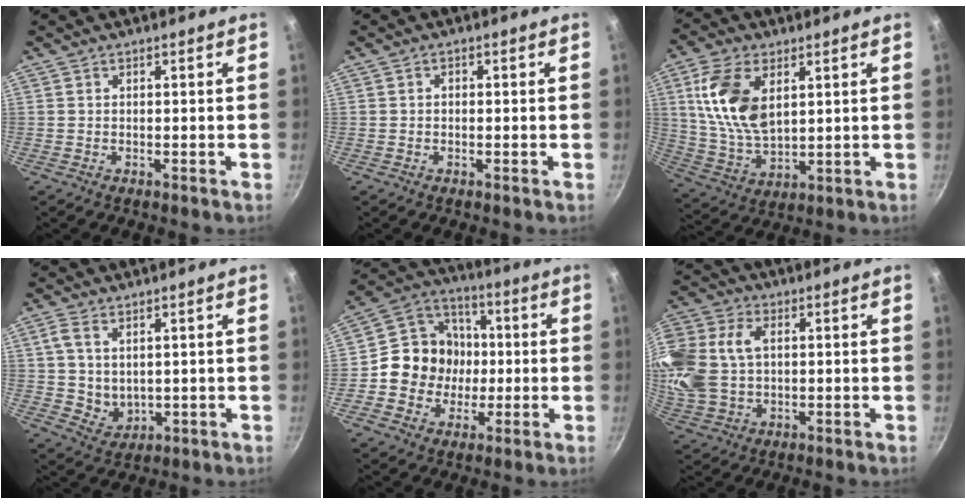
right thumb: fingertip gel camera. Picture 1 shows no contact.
{"total": 1.1, "force": [0.0, 0.9, 0.7], "torque": [-0.011, 0.006, -0.001]}
{"total": 14.6, "force": [4.4, 8.3, 11.2], "torque": [-0.204, -0.018, 0.094]}
{"total": 6.0, "force": [1.8, 4.0, 4.1], "torque": [-0.069, -0.012, 0.044]}
{"total": 13.3, "force": [-1.0, 12.2, 5.3], "torque": [-0.053, 0.027, -0.033]}
{"total": 20.5, "force": [4.1, 15.0, 13.3], "torque": [-0.328, 0.031, 0.079]}